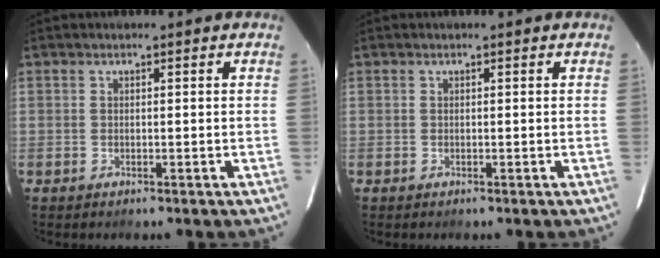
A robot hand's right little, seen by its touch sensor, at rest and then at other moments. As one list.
[{"total": 0.0}]